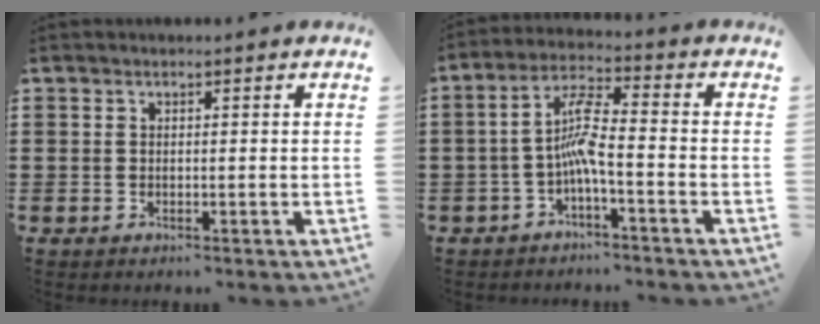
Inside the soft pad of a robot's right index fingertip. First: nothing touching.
{"total": 6.7, "force": [-1.9, 1.2, 6.3], "torque": [-0.129, 0.004, -0.038]}